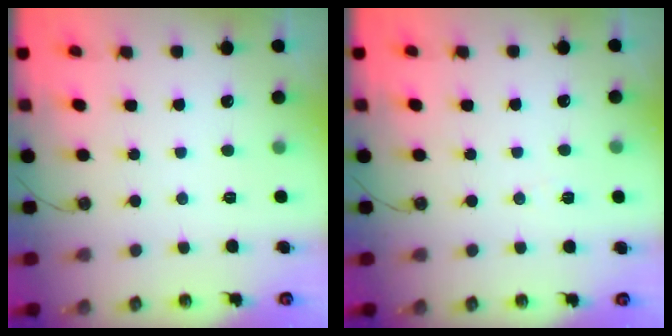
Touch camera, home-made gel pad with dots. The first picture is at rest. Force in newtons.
{"total": 3.3, "press": 2.7, "slide": 1.9}